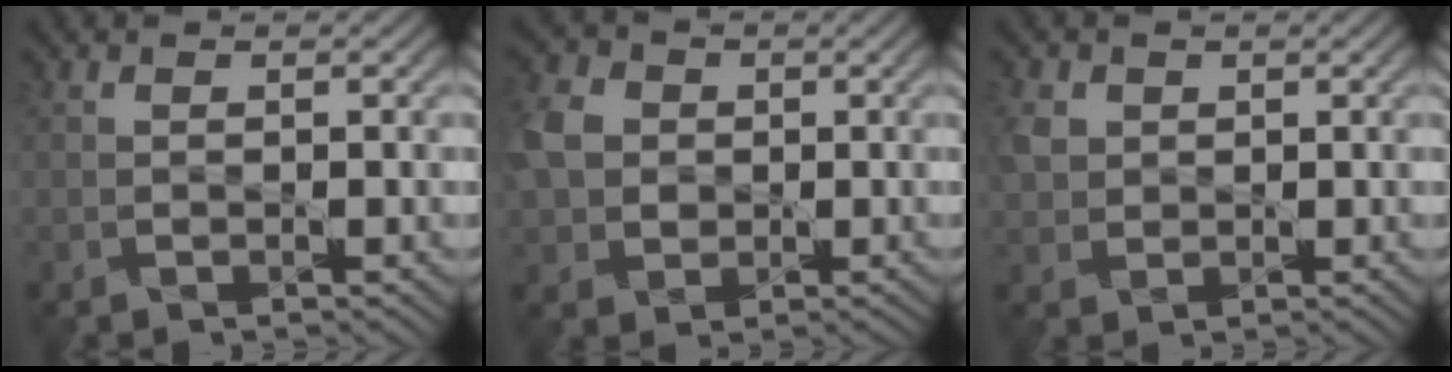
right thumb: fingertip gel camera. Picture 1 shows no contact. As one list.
[{"total": 6.7, "force": [0.9, 5.6, 3.6], "torque": [-0.112, 0.014, 0.011]}, {"total": 2.4, "force": [1.3, 2.0, 0.4], "torque": [-0.024, 0.006, 0.027]}]